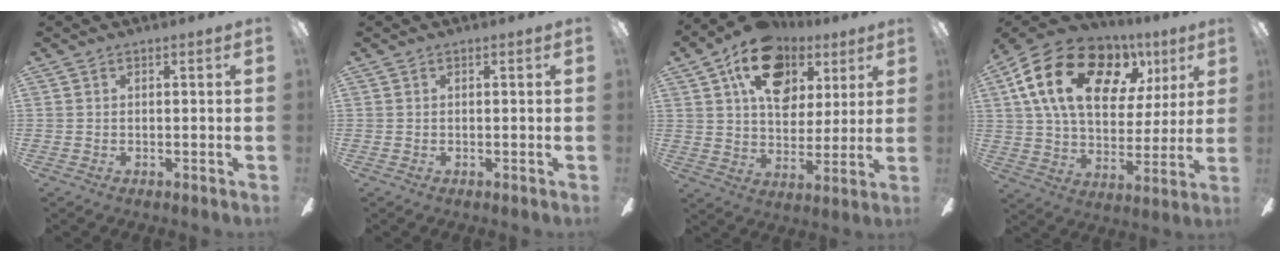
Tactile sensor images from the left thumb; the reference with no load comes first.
{"total": 0.0}
{"total": 17.1, "force": [8.4, 11.4, 9.5], "torque": [-0.156, -0.022, 0.155]}
{"total": 22.9, "force": [9.6, 14.2, 15.1], "torque": [-0.262, -0.015, 0.166]}